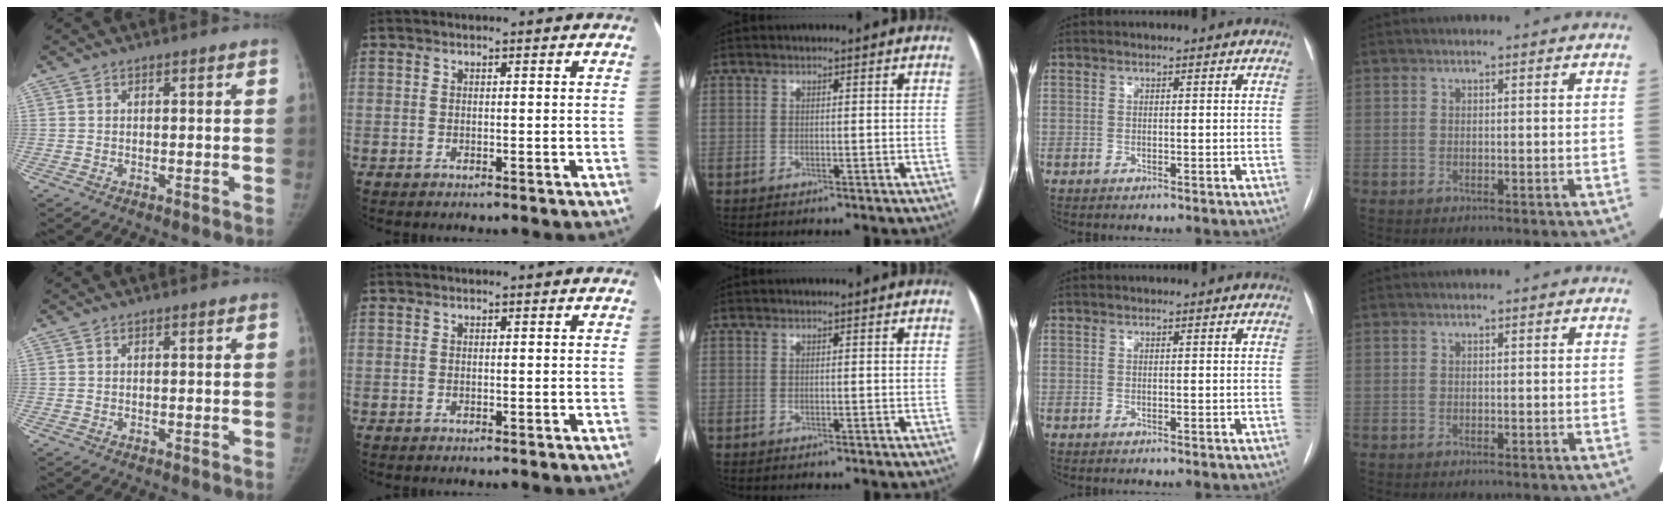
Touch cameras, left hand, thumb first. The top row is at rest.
{}